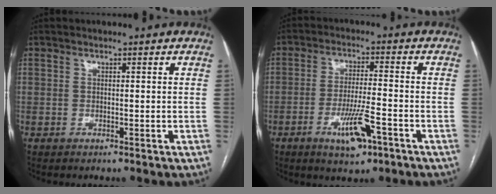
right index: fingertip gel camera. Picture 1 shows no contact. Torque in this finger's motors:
{"motor_torque": [-0.27, 0.06, -0.03, 0.05]}